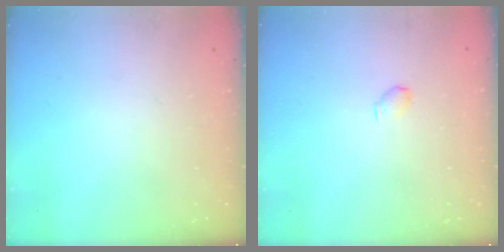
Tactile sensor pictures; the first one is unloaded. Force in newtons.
{"total": 2.9, "press": 2.9, "slide": 0.5}